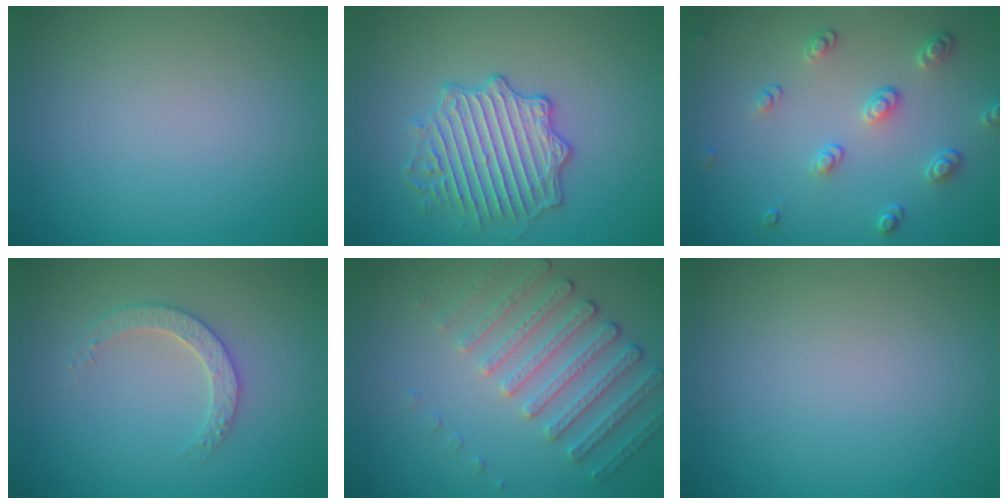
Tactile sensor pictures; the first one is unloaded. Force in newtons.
{"total": 3.9, "press": 3.8, "slide": 0.8}
{"total": 2.8, "press": 2.5, "slide": 1.1}
{"total": 2.5, "press": 2.4, "slide": 0.7}
{"total": 4.7, "press": 3.5, "slide": 3.2}
{"total": 0.0}